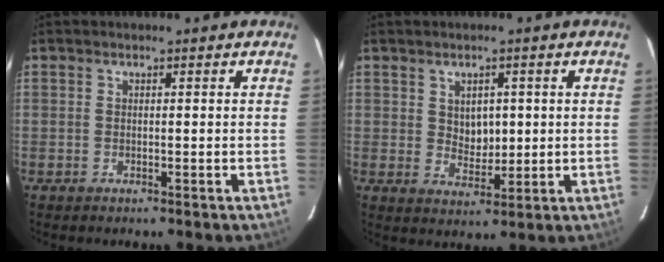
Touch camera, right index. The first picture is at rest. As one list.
[{"total": 4.8, "force": [1.0, 3.5, 3.0], "torque": [-0.044, 0.001, 0.025]}]